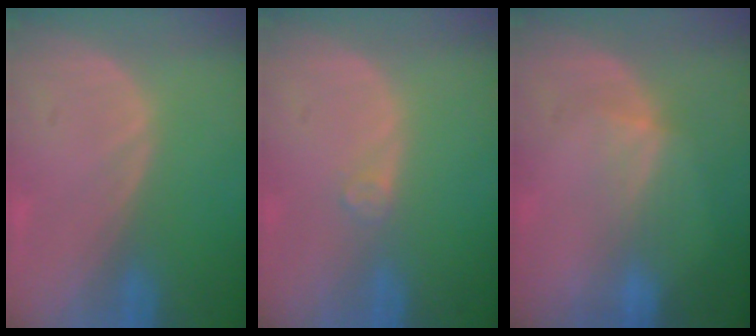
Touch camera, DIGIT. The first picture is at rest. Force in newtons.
{"total": 1.2, "press": 1.2, "slide": 0.3}
{"total": 2.7, "press": 2.4, "slide": 1.2}